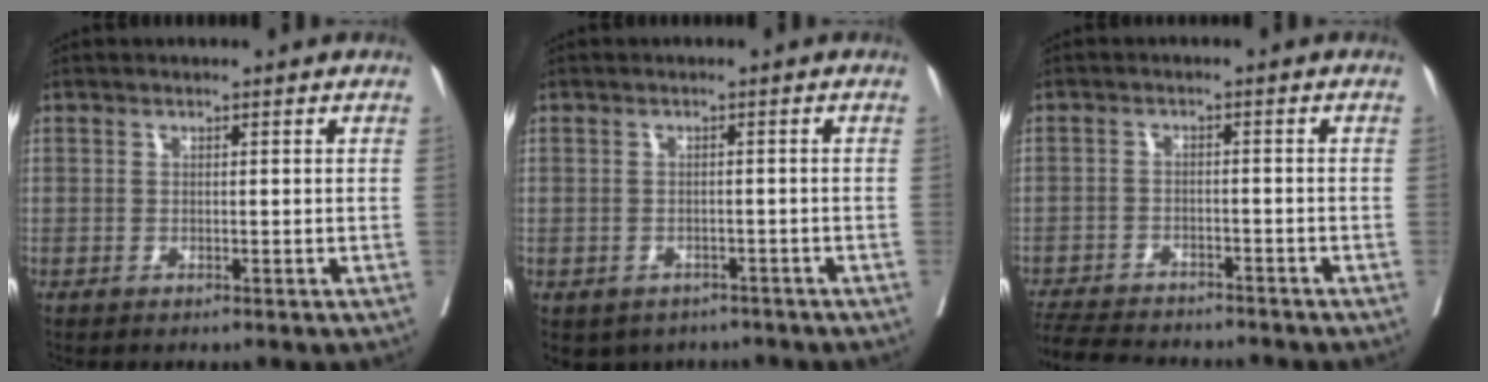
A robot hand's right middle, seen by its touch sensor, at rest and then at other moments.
{"total": 5.7, "force": [-4.5, 3.5, 0.9], "torque": [-0.008, 0.007, -0.054]}
{"total": 11.9, "force": [-10.9, 2.4, 4.1], "torque": [-0.083, -0.008, -0.160]}